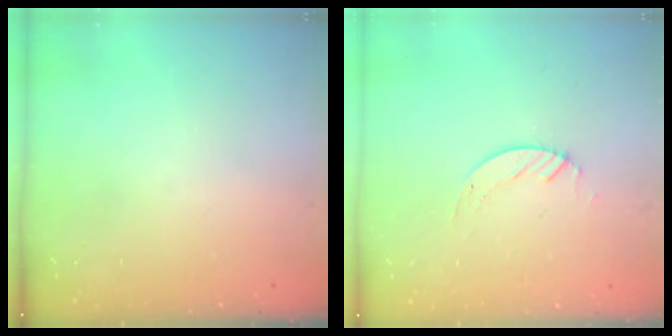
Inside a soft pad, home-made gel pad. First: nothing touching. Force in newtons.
{"total": 2.7, "press": 2.7, "slide": 0.2}